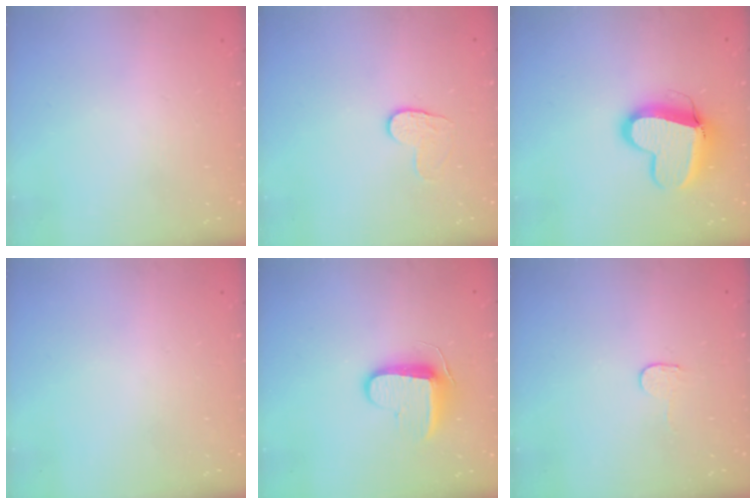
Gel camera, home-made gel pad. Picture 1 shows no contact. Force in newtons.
{"total": 5.0, "press": 4.9, "slide": 0.5}
{"total": 15.6, "press": 15.5, "slide": 1.5}
{"total": 0.0}
{"total": 10.4, "press": 10.3, "slide": 0.9}
{"total": 2.3, "press": 2.3, "slide": 0.2}